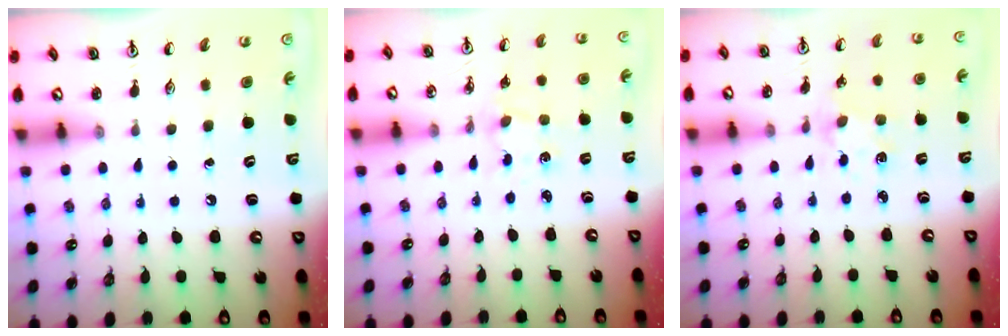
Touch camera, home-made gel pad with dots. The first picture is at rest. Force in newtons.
{"total": 1.2, "press": 1.2, "slide": 0.2}
{"total": 2.0, "press": 2.0, "slide": 0.4}